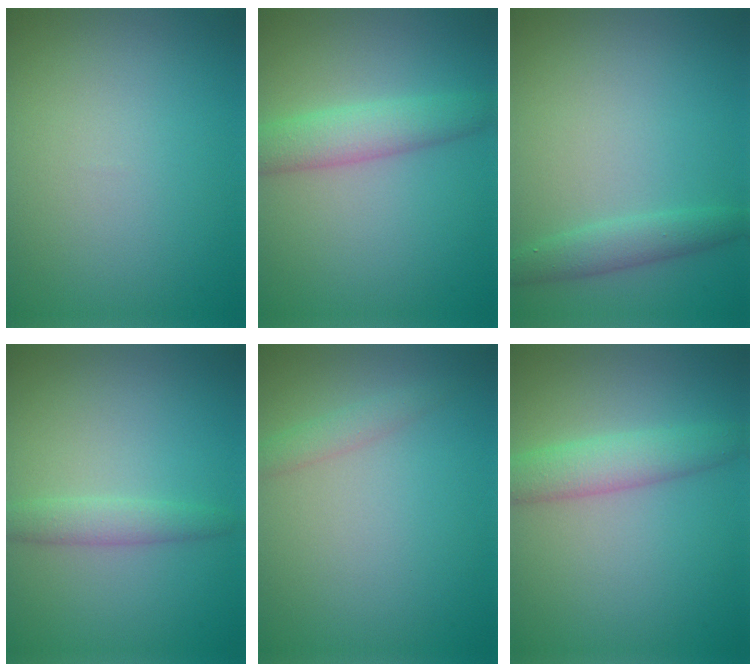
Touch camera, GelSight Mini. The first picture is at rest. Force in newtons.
{"total": 3.4, "press": 3.4, "slide": 0.0}
{"total": 2.2, "press": 2.2, "slide": 0.0}
{"total": 1.9, "press": 1.9, "slide": 0.1}
{"total": 1.3, "press": 1.3, "slide": 0.0}
{"total": 3.5, "press": 3.5, "slide": 0.1}